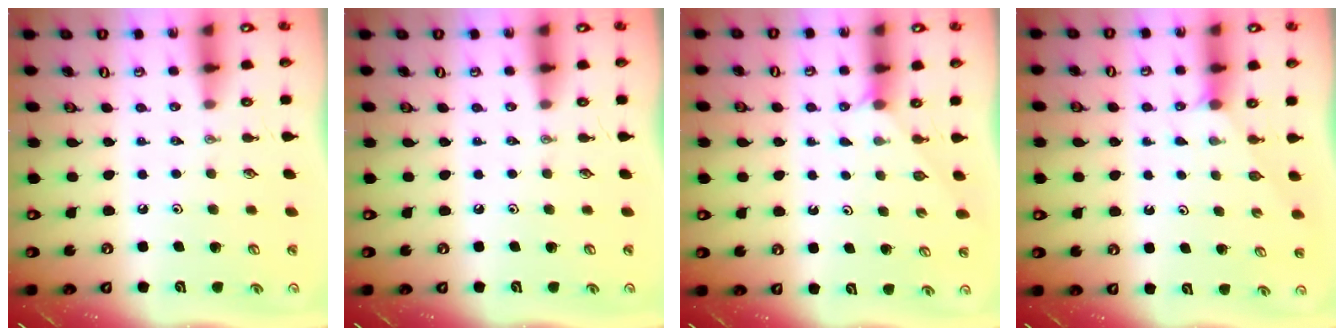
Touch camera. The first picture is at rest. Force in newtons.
{"total": 0.0}
{"total": 1.9, "press": 1.9, "slide": 0.3}
{"total": 2.5, "press": 2.4, "slide": 0.4}